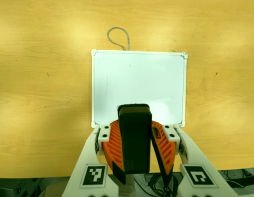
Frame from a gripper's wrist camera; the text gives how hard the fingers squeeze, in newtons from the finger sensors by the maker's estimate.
{"total": 9.4, "left": 9.4, "right": 9.5}